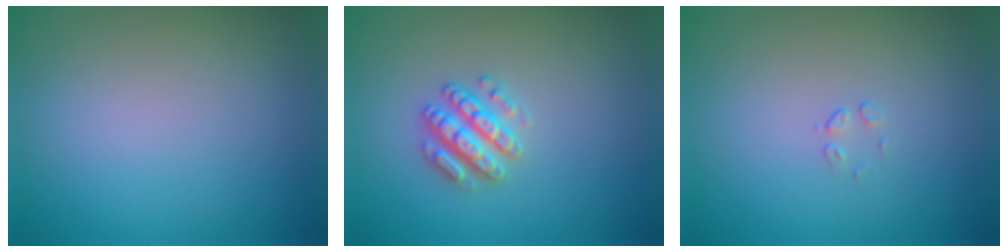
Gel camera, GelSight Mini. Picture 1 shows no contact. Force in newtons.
{"total": 2.9, "press": 2.8, "slide": 0.6}
{"total": 0.5, "press": 0.2, "slide": 0.5}